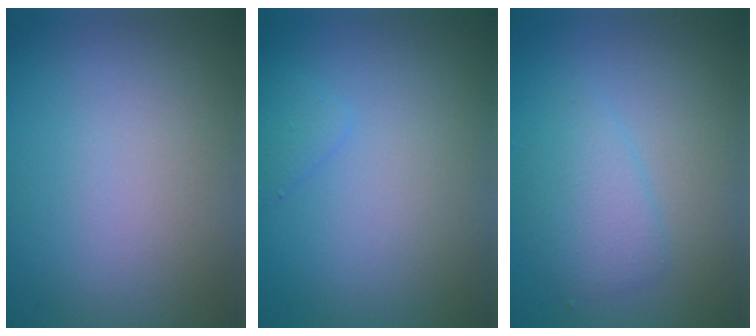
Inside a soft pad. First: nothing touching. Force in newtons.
{"total": 1.1, "press": 1.1, "slide": 0.0}
{"total": 2.7, "press": 2.7, "slide": 0.0}